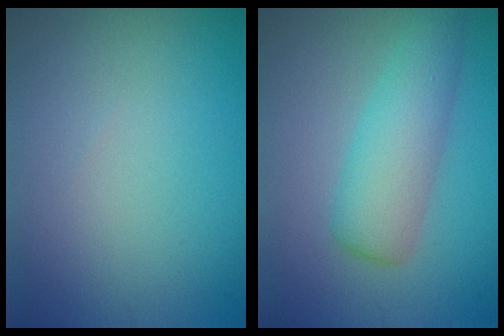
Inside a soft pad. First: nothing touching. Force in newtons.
{"total": 4.5, "press": 4.5, "slide": 0.1}